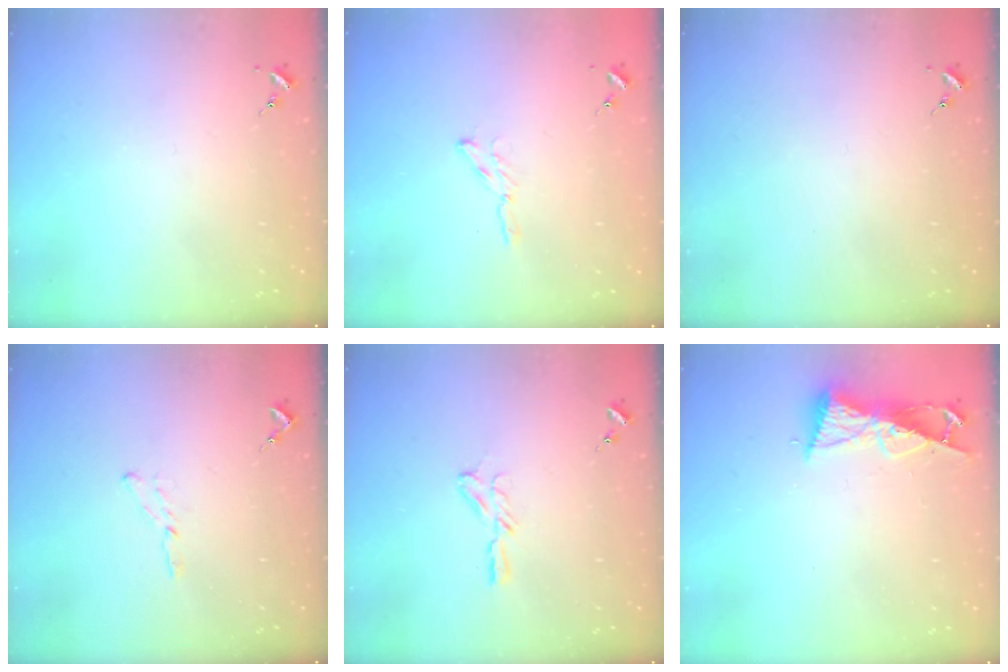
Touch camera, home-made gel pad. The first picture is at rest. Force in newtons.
{"total": 2.9, "press": 2.9, "slide": 0.3}
{"total": 0.0}
{"total": 3.6, "press": 3.6, "slide": 0.3}
{"total": 5.6, "press": 5.5, "slide": 0.6}
{"total": 8.7, "press": 8.7, "slide": 0.7}